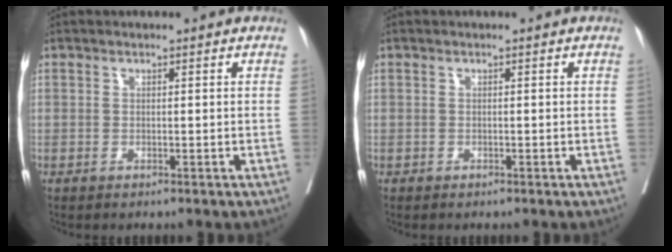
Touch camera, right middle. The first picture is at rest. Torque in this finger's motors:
{"motor_torque": [-0.20, -0.02, -0.01, 0.01]}